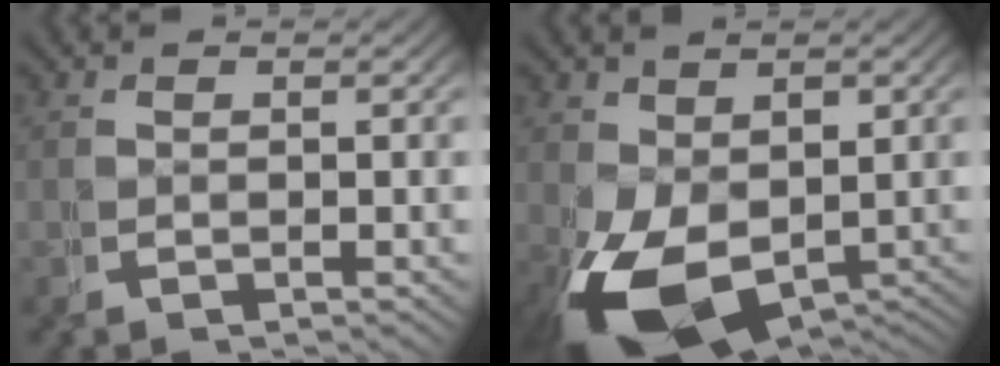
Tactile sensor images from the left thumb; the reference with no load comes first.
{"total": 10.3, "force": [-3.6, 6.7, 6.9], "torque": [-0.147, -0.051, -0.025]}